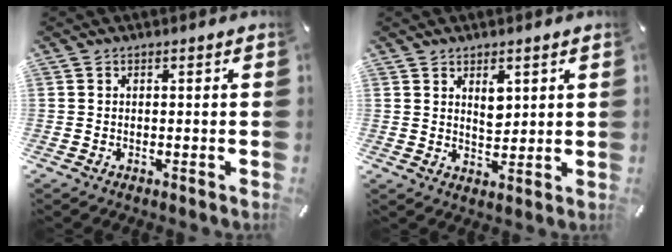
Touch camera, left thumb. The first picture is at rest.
{"total": 4.6, "force": [2.4, 3.0, 2.6], "torque": [-0.029, -0.012, 0.037]}